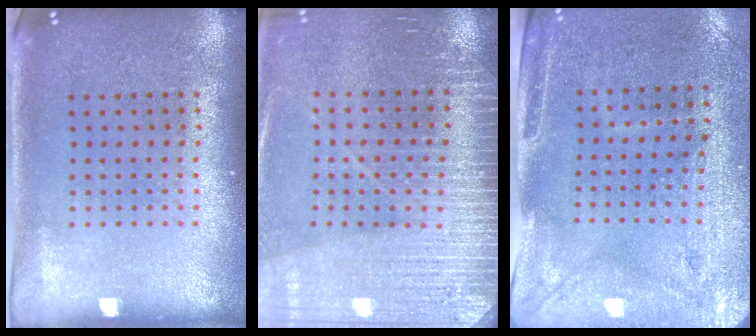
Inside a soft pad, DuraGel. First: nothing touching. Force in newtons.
{"total": 3.2, "press": 3.2, "slide": 0.2}
{"total": 3.0, "press": 2.5, "slide": 1.5}